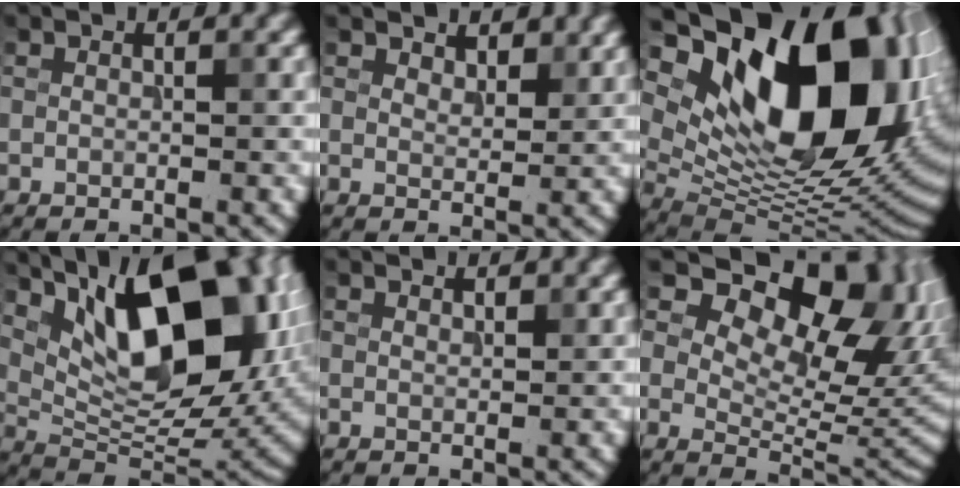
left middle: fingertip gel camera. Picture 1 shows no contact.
{"total": 2.4, "force": [2.1, 0.9, 0.8], "torque": [-0.016, -0.001, 0.026]}
{"total": 19.2, "force": [7.2, 10.3, 14.5], "torque": [-0.228, 0.013, 0.135]}
{"total": 15.7, "force": [6.6, 7.1, 12.4], "torque": [-0.181, 0.001, 0.119]}
{"total": 0.8, "force": [0.8, 0.2, 0.1], "torque": [-0.001, 0.000, 0.015]}
{"total": 12.5, "force": [6.2, 7.0, 8.3], "torque": [-0.109, 0.003, 0.106]}